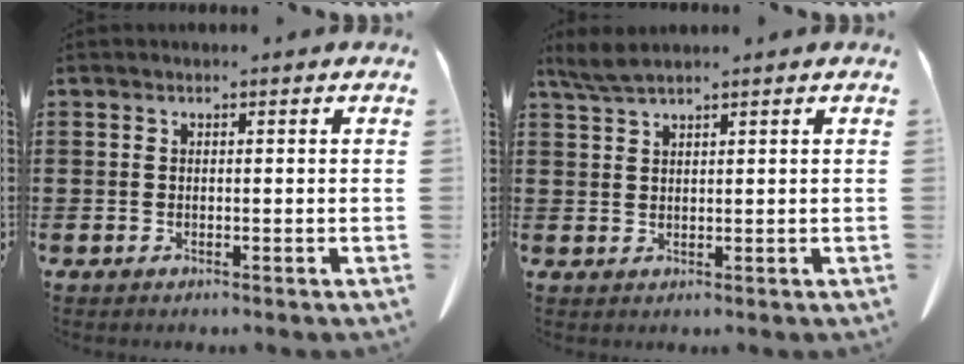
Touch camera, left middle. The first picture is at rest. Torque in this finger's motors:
{"motor_torque": [0.08, 0.09, 0.04, 0.03]}